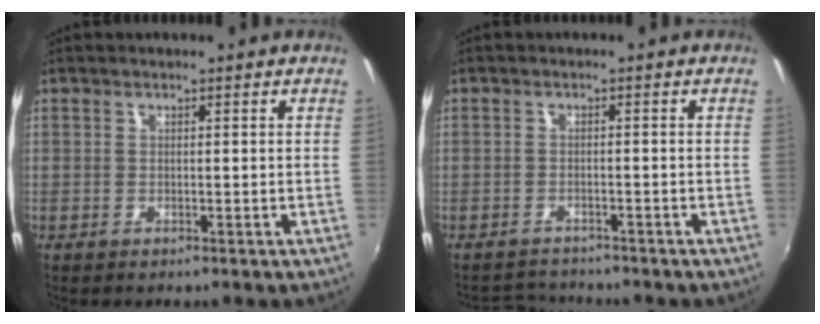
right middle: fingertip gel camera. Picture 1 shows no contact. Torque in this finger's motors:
{"motor_torque": [-0.56, 0.03, -0.15, -0.09]}